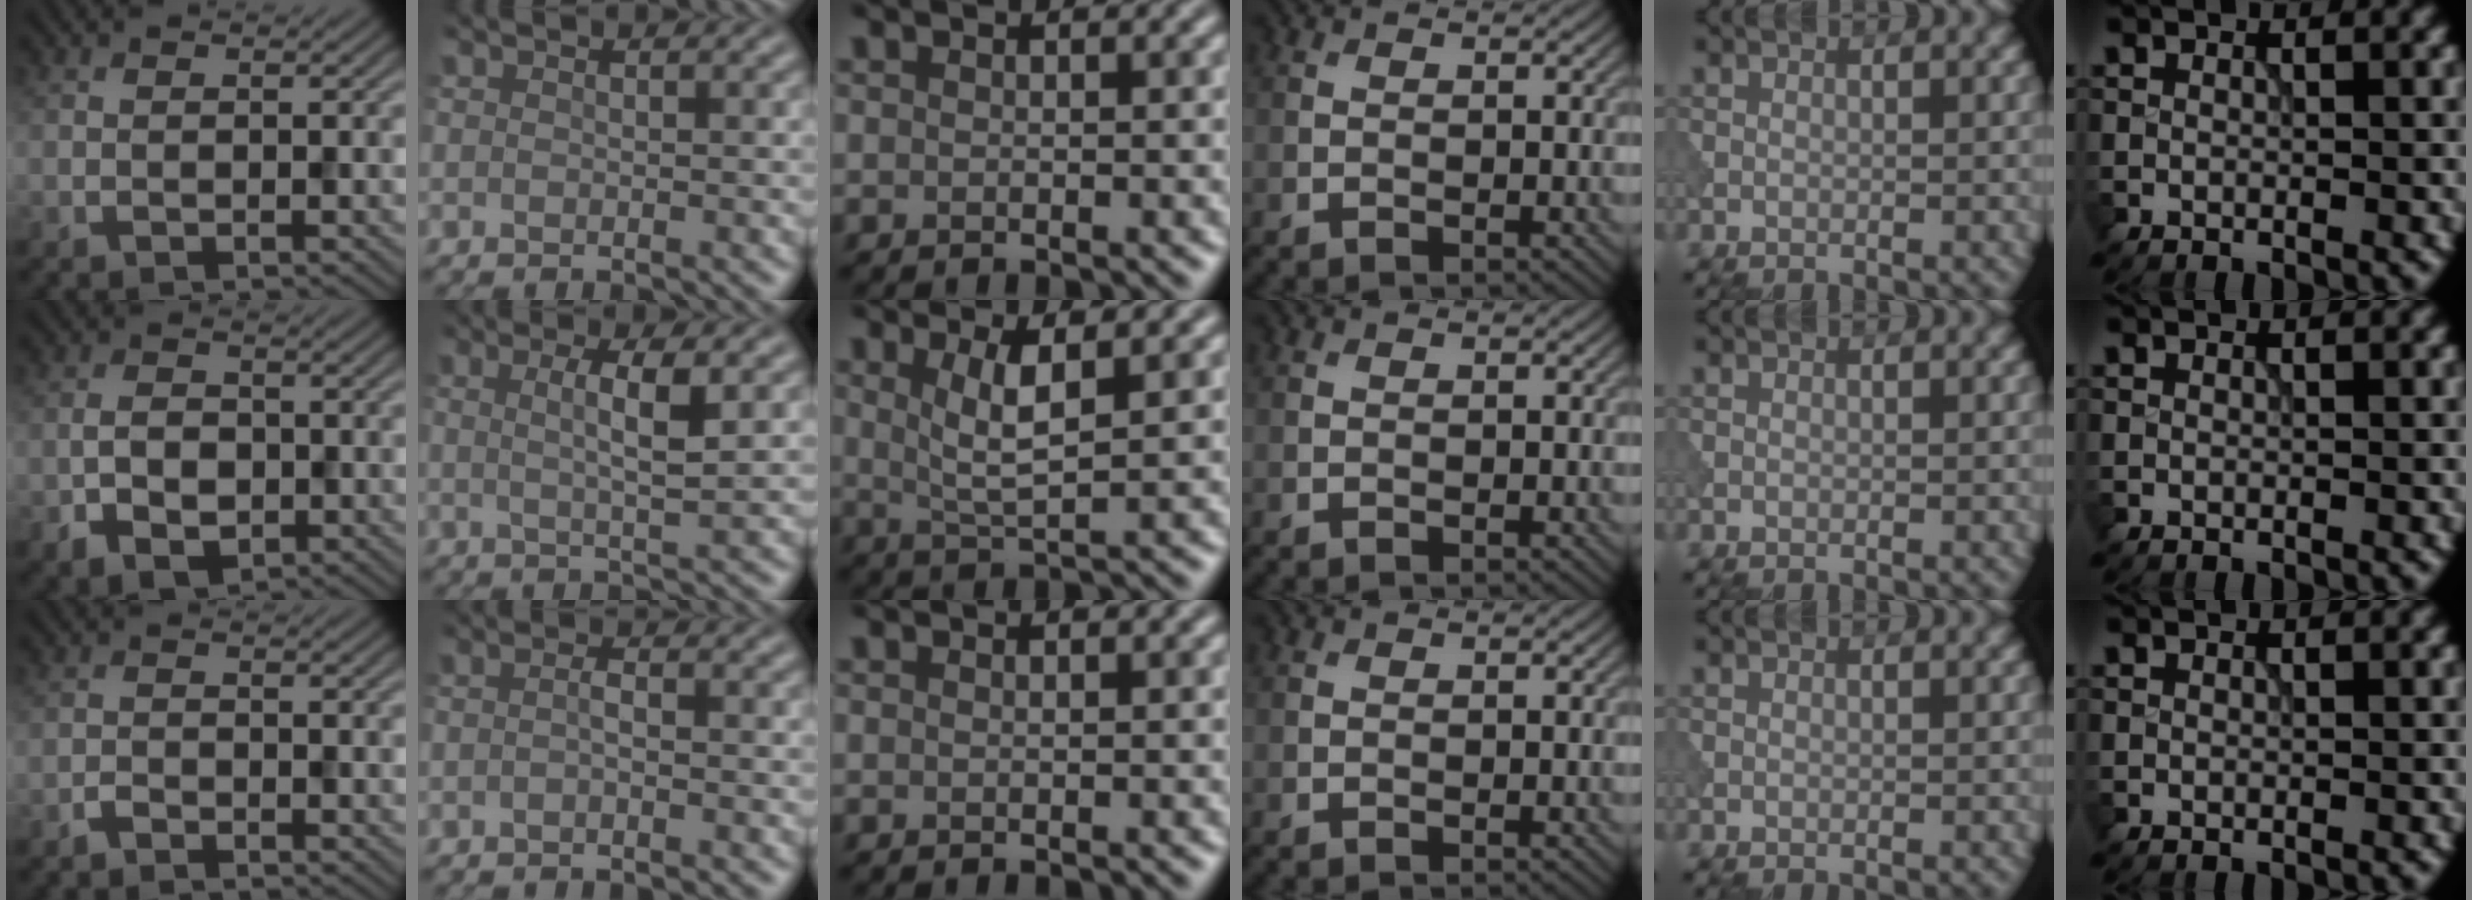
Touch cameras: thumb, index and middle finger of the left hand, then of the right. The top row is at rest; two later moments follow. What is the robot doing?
{"motion": "dispense", "object": "pipette"}